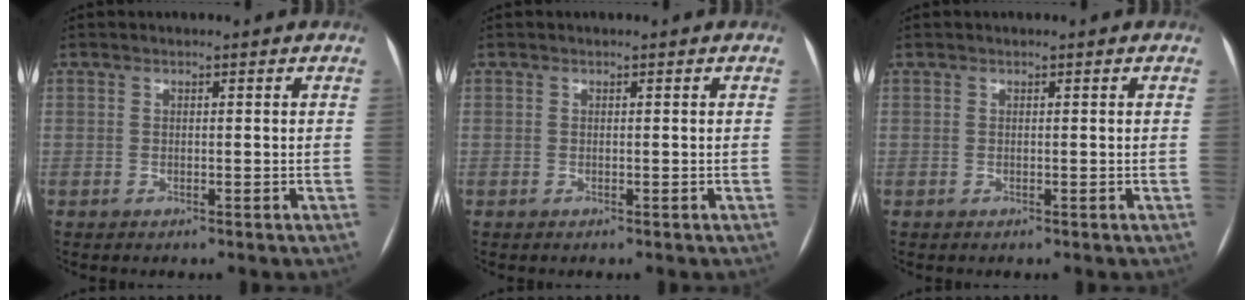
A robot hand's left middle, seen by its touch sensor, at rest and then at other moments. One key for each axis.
{"total": 0.0}
{"total": 0.0}